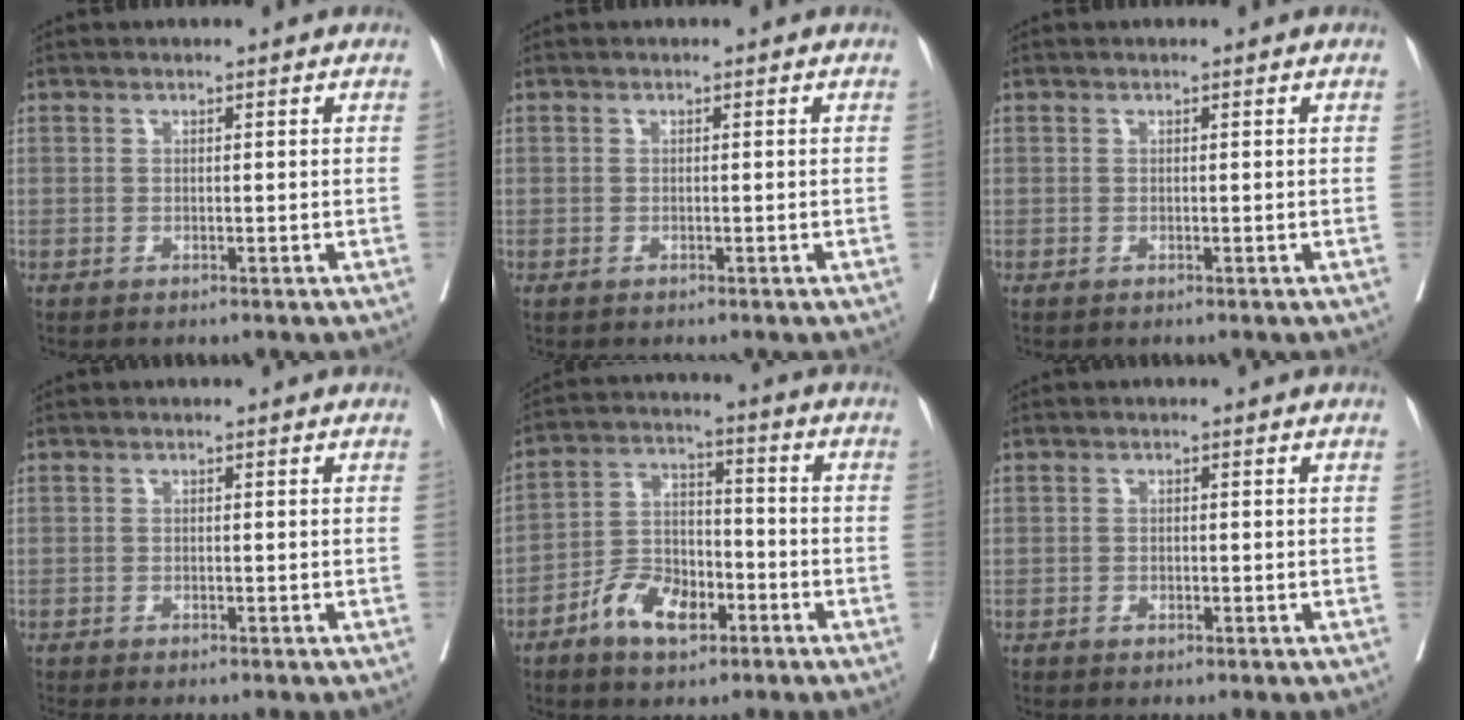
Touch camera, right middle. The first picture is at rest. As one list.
[{"total": 0.0}, {"total": 0.0}, {"total": 4.1, "force": [-3.5, 0.7, 1.9], "torque": [-0.022, -0.007, -0.049]}, {"total": 9.0, "force": [-5.0, 4.5, 6.0], "torque": [-0.116, 0.014, -0.090]}, {"total": 0.8, "force": [-0.5, 0.5, 0.4], "torque": [-0.007, 0.002, -0.008]}]